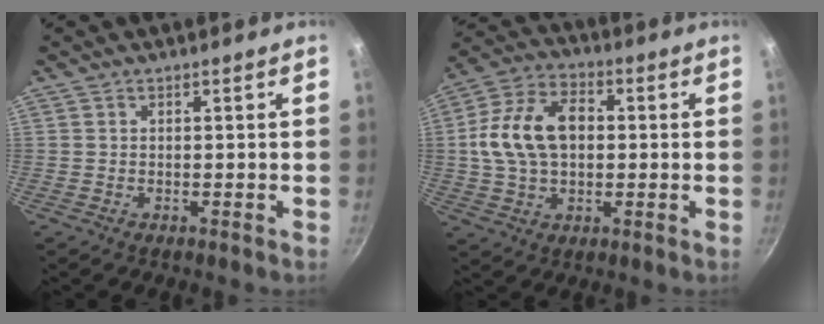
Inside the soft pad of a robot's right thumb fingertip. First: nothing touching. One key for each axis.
{"total": 15.0, "fx": 1.2, "fy": 10.2, "fz": 10.9, "tx": -0.182, "ty": 0.022, "tz": 0.008}